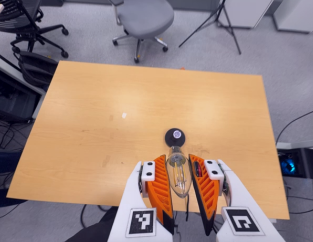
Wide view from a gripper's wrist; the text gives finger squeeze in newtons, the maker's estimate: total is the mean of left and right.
{"total": 13.4, "left": 14.5, "right": 12.2}